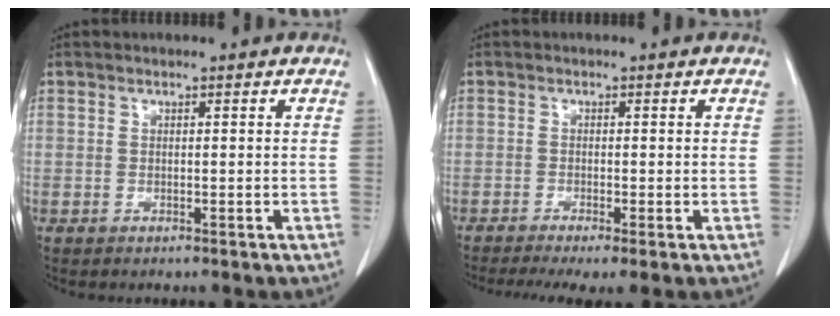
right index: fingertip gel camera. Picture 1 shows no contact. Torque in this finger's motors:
{"motor_torque": [0.52, -0.48, 0.36, 0.10]}